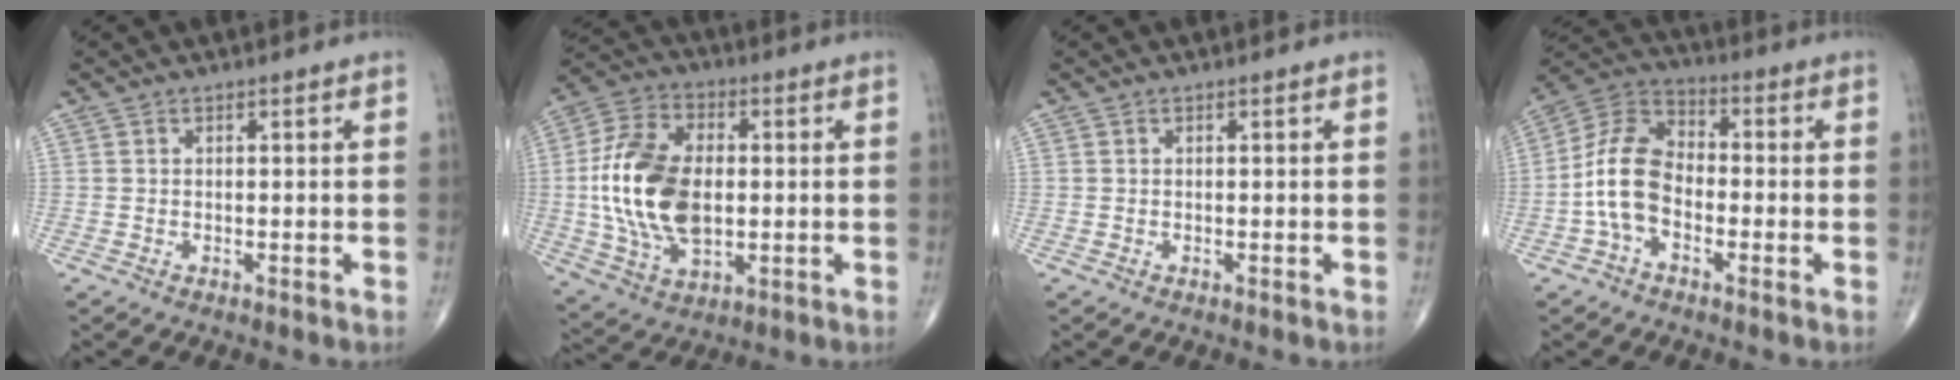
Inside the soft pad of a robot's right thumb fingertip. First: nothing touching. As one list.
[{"total": 18.7, "force": [0.0, 11.2, 14.9], "torque": [-0.285, 0.006, 0.003]}, {"total": 0.0}, {"total": 11.2, "force": [-2.5, 7.1, 8.3], "torque": [-0.151, 0.038, -0.061]}]